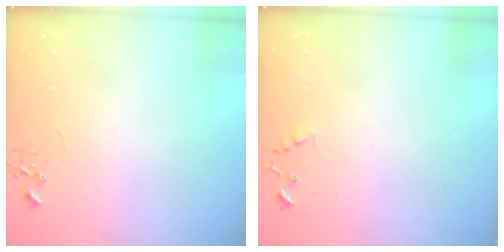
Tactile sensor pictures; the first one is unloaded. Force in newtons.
{"total": 6.7, "press": 6.7, "slide": 0.4}